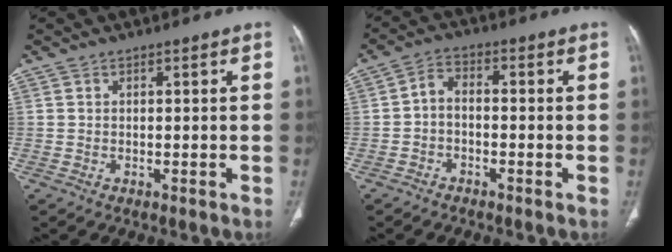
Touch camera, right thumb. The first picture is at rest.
{"total": 3.8, "force": [-1.2, 2.3, 2.8], "torque": [-0.044, 0.025, -0.031]}